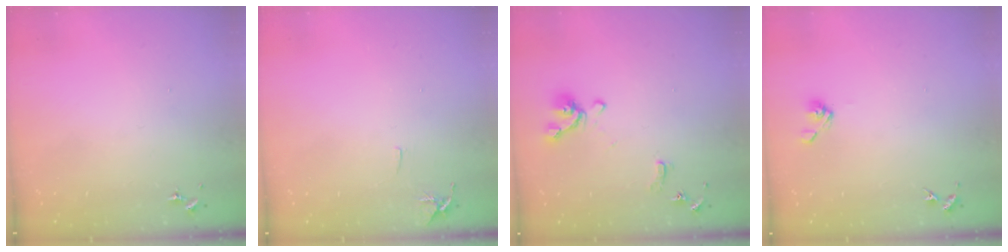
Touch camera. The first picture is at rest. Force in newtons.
{"total": 6.5, "press": 6.4, "slide": 0.7}
{"total": 11.5, "press": 11.4, "slide": 1.6}
{"total": 5.2, "press": 4.8, "slide": 2.1}